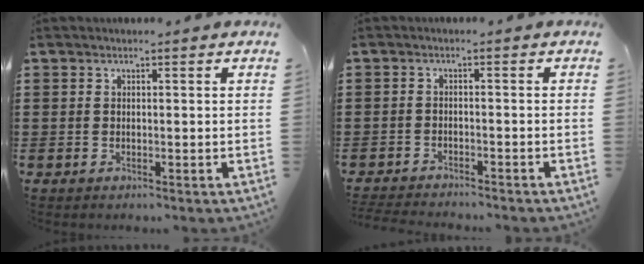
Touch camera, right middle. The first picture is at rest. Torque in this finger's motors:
{"motor_torque": [0.88, -0.41, 0.07, 0.02]}